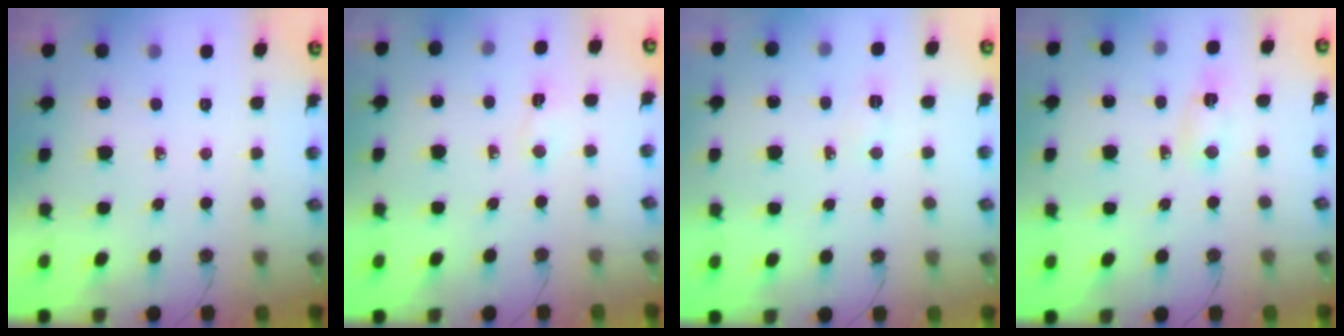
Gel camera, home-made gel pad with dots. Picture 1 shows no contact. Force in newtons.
{"total": 2.3, "press": 2.2, "slide": 0.7}
{"total": 5.1, "press": 5.0, "slide": 0.6}
{"total": 2.8, "press": 2.5, "slide": 1.4}